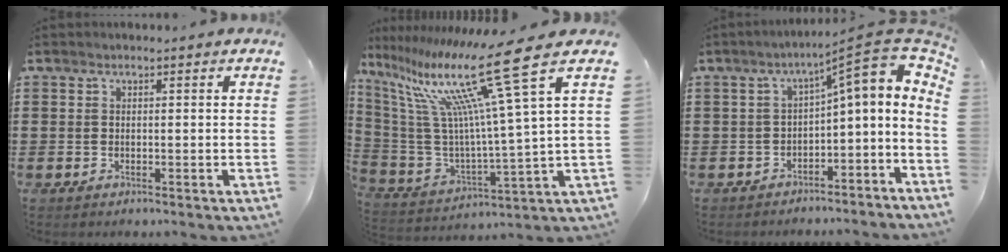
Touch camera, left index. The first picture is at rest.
{"total": 18.5, "force": [11.4, 1.1, 14.6], "torque": [-0.303, -0.083, 0.168]}
{"total": 4.5, "force": [-1.7, 0.9, 4.0], "torque": [-0.054, -0.010, -0.051]}